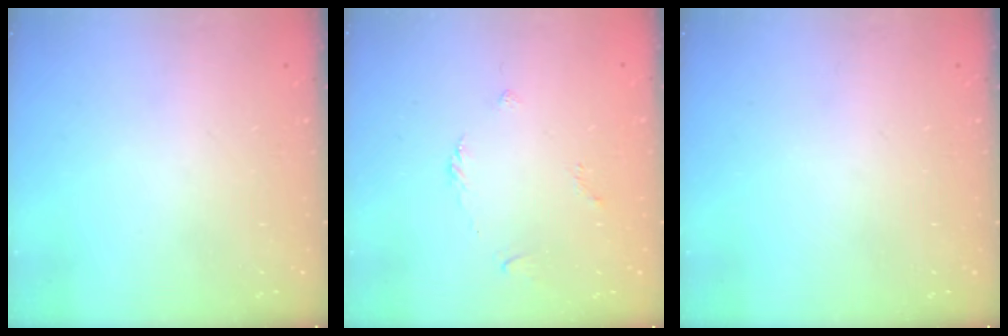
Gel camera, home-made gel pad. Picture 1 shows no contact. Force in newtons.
{"total": 2.8, "press": 2.7, "slide": 0.7}
{"total": 0.0}